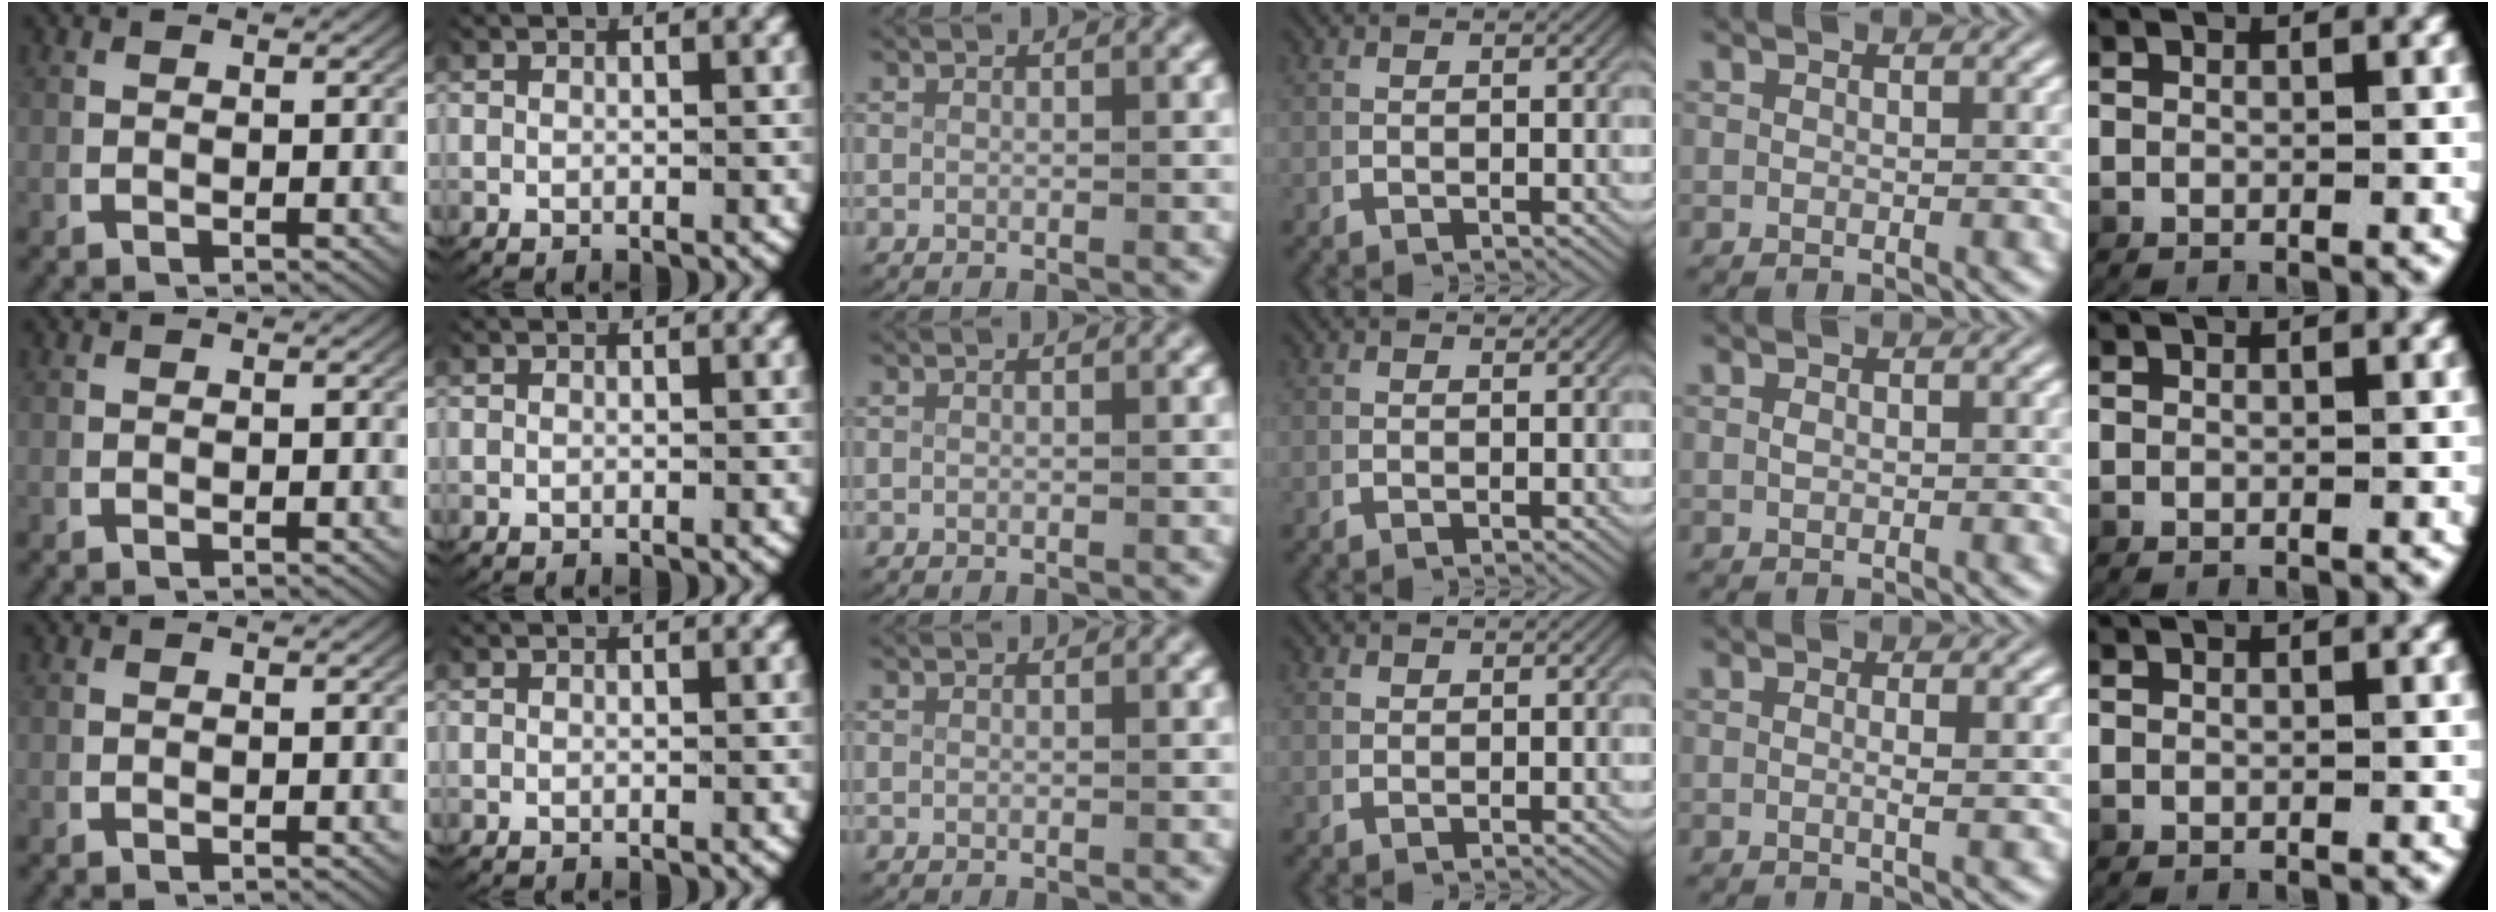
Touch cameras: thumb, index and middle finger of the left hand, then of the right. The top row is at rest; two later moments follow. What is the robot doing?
{"motion": "lift_and_place", "object": "key"}